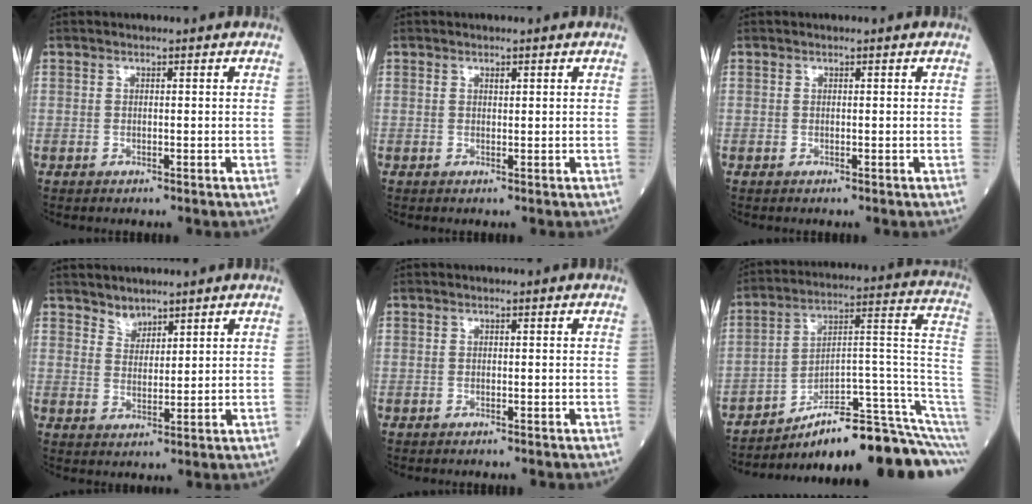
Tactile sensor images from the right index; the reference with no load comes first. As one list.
[{"total": 0.6, "force": [0.4, 0.2, 0.3], "torque": [-0.008, 0.004, 0.011]}, {"total": 0.0}, {"total": 2.6, "force": [2.4, 1.1, 0.2], "torque": [-0.003, -0.001, 0.043]}, {"total": 0.8, "force": [-0.7, 0.1, 0.3], "torque": [-0.012, -0.003, -0.010]}, {"total": 18.6, "force": [-13.1, 1.0, 13.1], "torque": [-0.120, 0.063, -0.198]}]